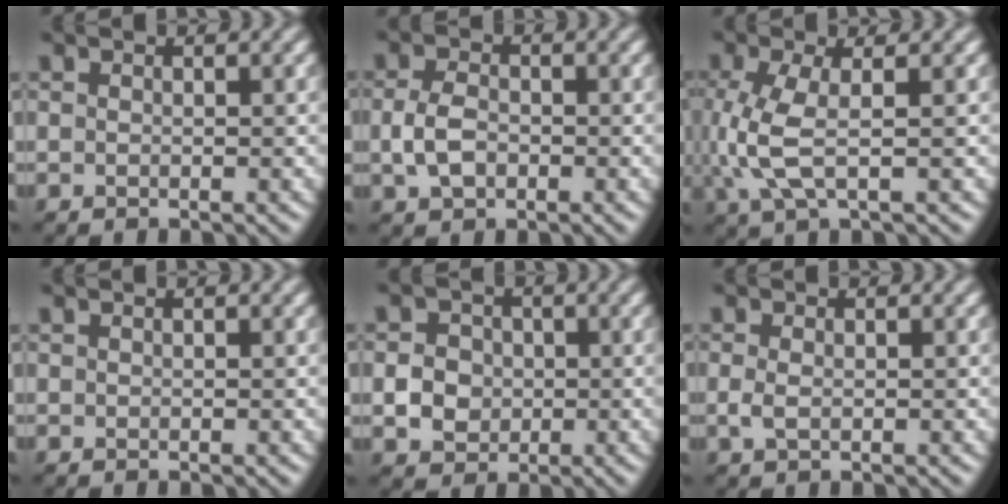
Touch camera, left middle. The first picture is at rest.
{"total": 3.1, "force": [-0.4, 2.2, 2.2], "torque": [-0.049, -0.001, -0.011]}
{"total": 4.0, "force": [0.1, 1.4, 3.8], "torque": [-0.100, -0.005, 0.000]}
{"total": 0.0}
{"total": 3.0, "force": [-0.4, 2.7, 1.3], "torque": [-0.021, -0.001, -0.008]}
{"total": 1.3, "force": [-0.1, 0.7, 1.1], "torque": [-0.029, -0.002, -0.003]}